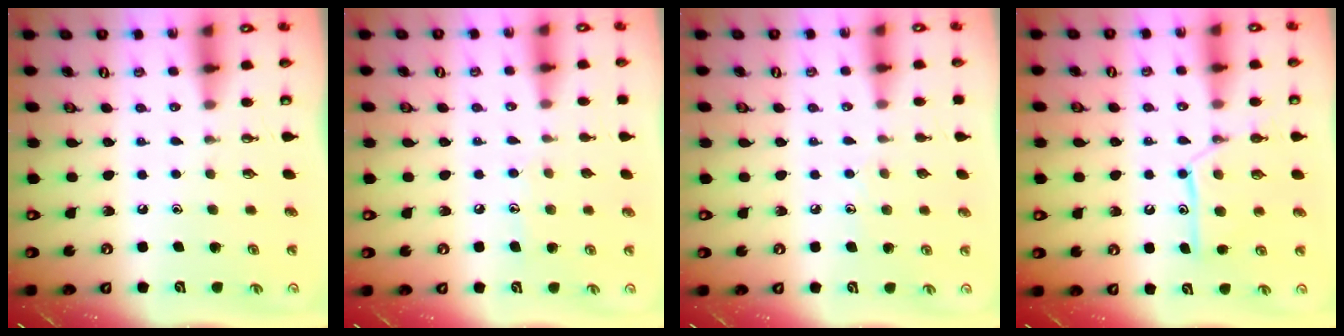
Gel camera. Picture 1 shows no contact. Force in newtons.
{"total": 6.0, "press": 6.0, "slide": 0.3}
{"total": 4.3, "press": 4.3, "slide": 0.4}
{"total": 13.5, "press": 13.5, "slide": 1.0}